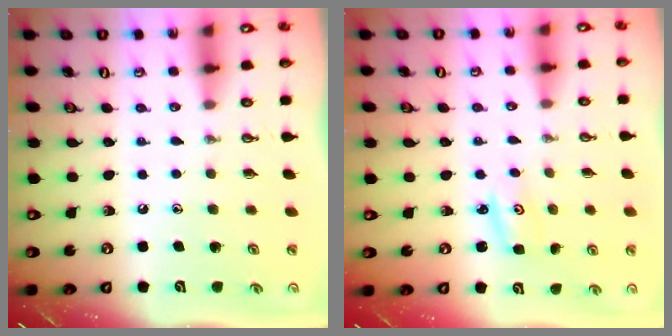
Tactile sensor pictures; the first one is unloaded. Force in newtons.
{"total": 2.7, "press": 2.7, "slide": 0.3}